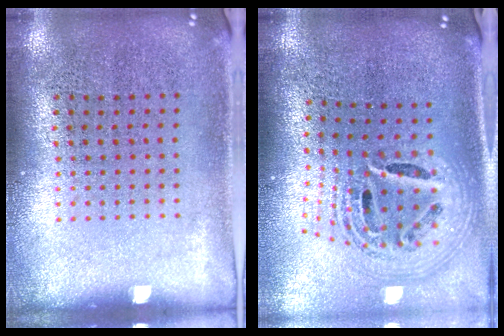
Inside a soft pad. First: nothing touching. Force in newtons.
{"total": 2.7, "press": 1.8, "slide": 1.9}